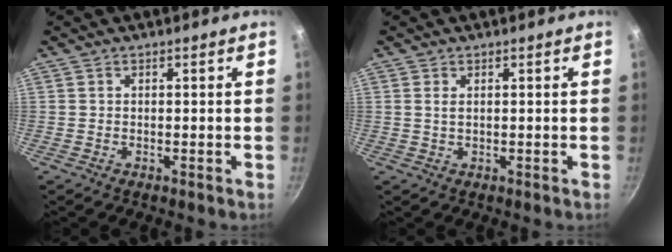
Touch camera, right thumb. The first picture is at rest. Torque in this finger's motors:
{"motor_torque": [-0.68, 0.06, 0.24, -0.25, -0.06]}